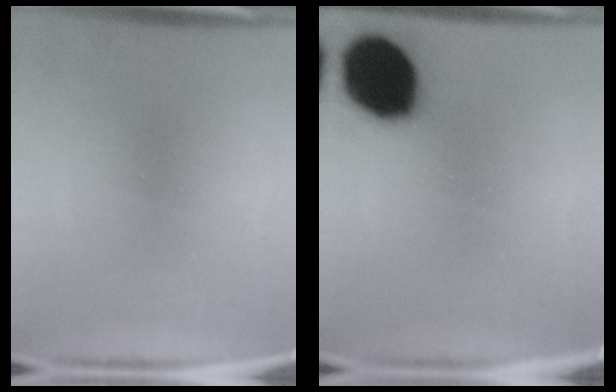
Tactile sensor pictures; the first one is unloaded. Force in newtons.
{"total": 19.2}